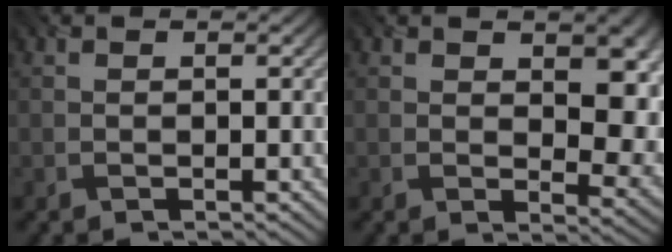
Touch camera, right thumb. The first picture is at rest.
{"total": 6.8, "force": [1.6, 3.7, 5.5], "torque": [-0.078, -0.007, 0.030]}